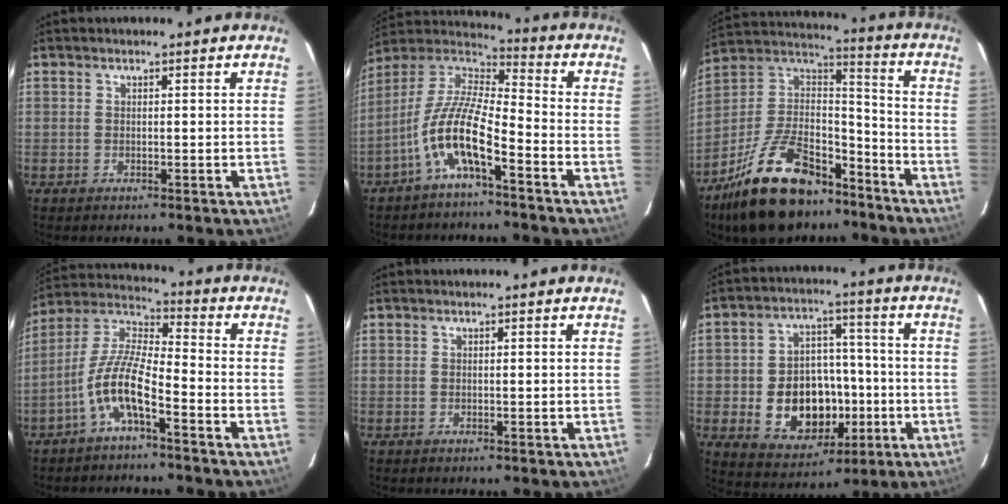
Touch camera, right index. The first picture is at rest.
{"total": 12.1, "force": [-5.9, 3.0, 10.1], "torque": [-0.204, 0.004, -0.116]}
{"total": 24.7, "force": [-16.9, 11.4, 13.9], "torque": [-0.278, 0.024, -0.269]}
{"total": 9.7, "force": [-5.0, 2.2, 8.0], "torque": [-0.176, 0.010, -0.096]}
{"total": 0.0}
{"total": 14.8, "force": [-3.5, 10.9, 9.5], "torque": [-0.200, 0.019, -0.032]}